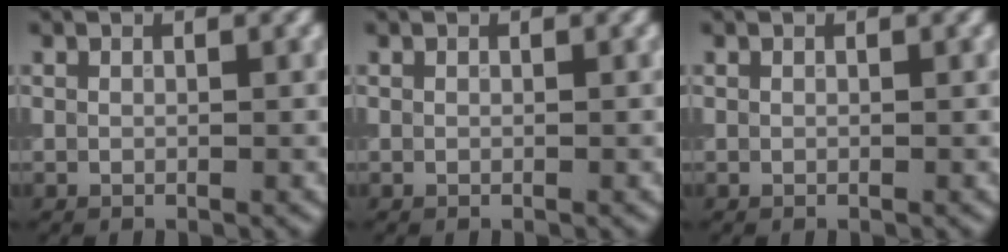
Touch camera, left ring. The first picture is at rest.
{"total": 0.0}
{"total": 0.0}